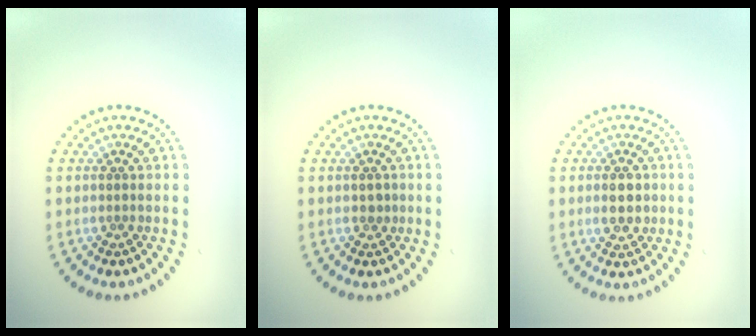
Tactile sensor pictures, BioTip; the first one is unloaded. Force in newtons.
{"total": 0.8, "press": 0.8, "slide": 0.3}
{"total": 2.4, "press": 2.4, "slide": 0.1}